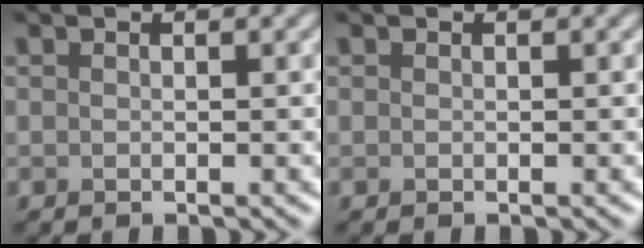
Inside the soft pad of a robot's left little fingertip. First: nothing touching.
{"total": 0.0}